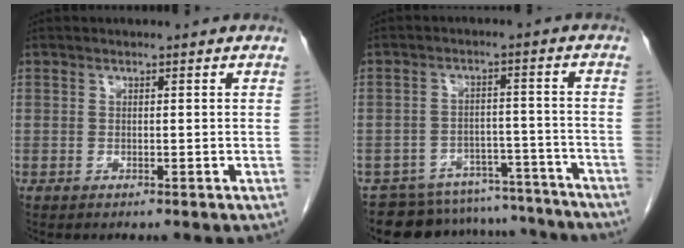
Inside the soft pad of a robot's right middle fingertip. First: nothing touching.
{"total": 15.0, "force": [-14.1, 4.8, 1.5], "torque": [-0.019, 0.029, -0.175]}